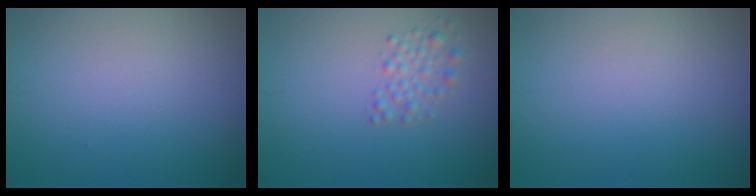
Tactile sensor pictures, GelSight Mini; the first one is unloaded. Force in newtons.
{"total": 1.7, "press": 1.7, "slide": 0.0}
{"total": 0.0}